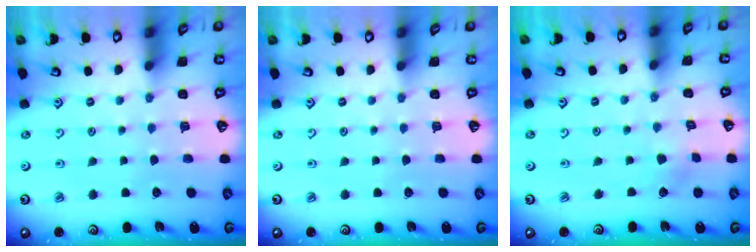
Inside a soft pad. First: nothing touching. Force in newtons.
{"total": 0.0}
{"total": 2.6, "press": 2.6, "slide": 0.2}